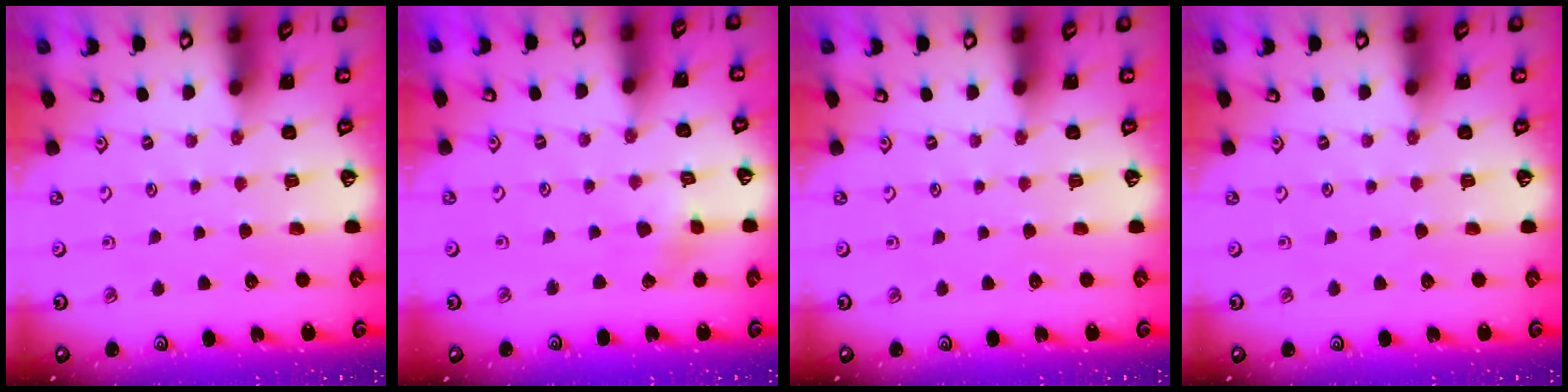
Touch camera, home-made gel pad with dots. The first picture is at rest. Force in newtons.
{"total": 2.4, "press": 2.4, "slide": 0.2}
{"total": 0.0}
{"total": 0.0}